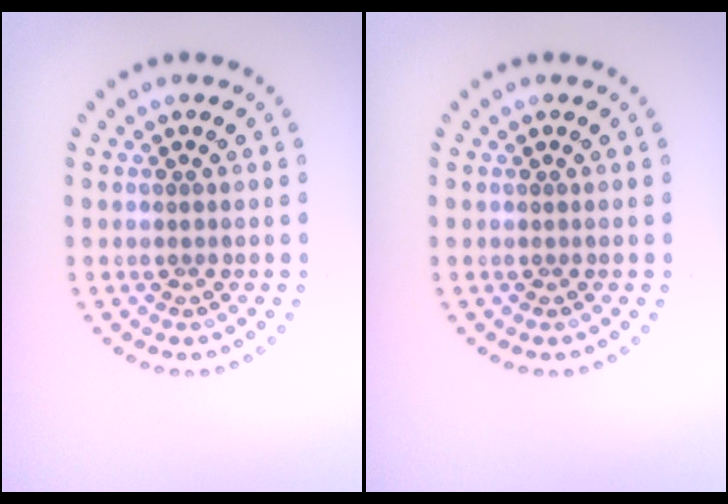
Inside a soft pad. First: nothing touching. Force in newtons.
{"total": 0.0}